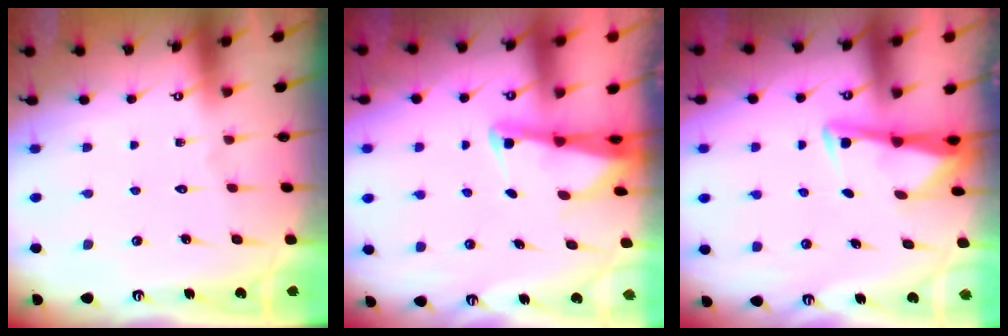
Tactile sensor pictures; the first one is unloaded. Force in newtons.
{"total": 2.6, "press": 2.6, "slide": 0.3}
{"total": 3.0, "press": 3.0, "slide": 0.3}